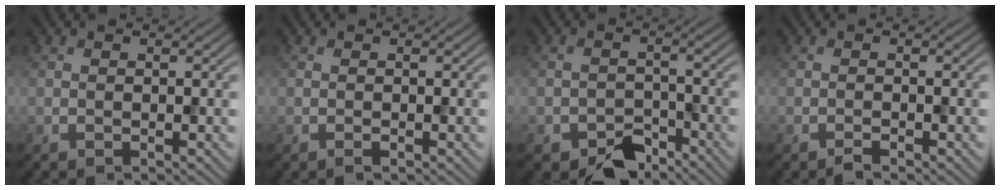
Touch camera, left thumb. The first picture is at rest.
{"total": 0.5, "force": [-0.3, 0.2, 0.4], "torque": [-0.006, -0.001, -0.004]}
{"total": 4.7, "force": [-3.6, 2.5, 1.8], "torque": [-0.026, -0.005, -0.066]}
{"total": 0.8, "force": [-0.7, 0.1, 0.4], "torque": [-0.006, 0.002, -0.014]}